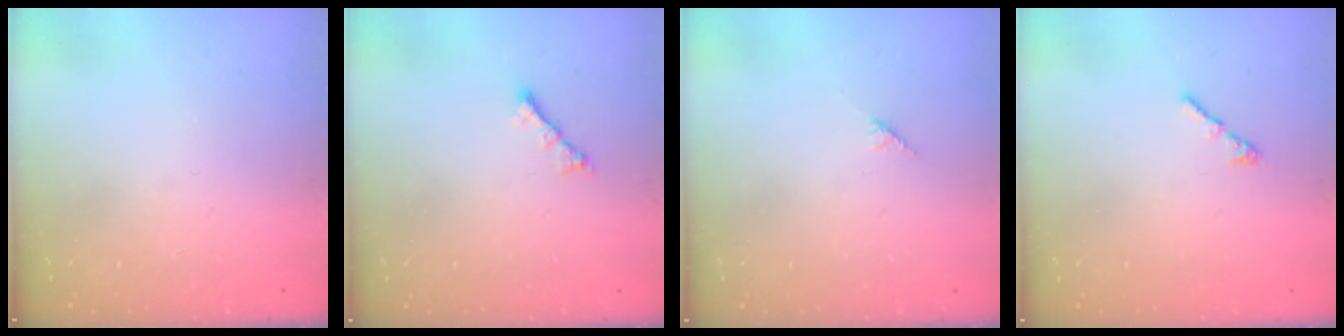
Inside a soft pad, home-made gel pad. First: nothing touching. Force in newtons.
{"total": 2.0, "press": 1.9, "slide": 0.5}
{"total": 2.7, "press": 2.7, "slide": 0.2}
{"total": 1.3, "press": 1.2, "slide": 0.6}